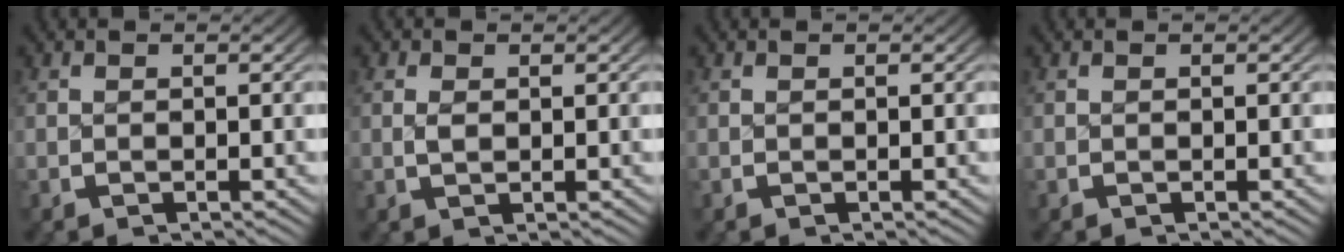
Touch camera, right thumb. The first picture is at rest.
{"total": 0.9, "force": [0.3, 0.7, 0.6], "torque": [-0.016, -0.009, 0.010]}
{"total": 0.0}
{"total": 0.0}